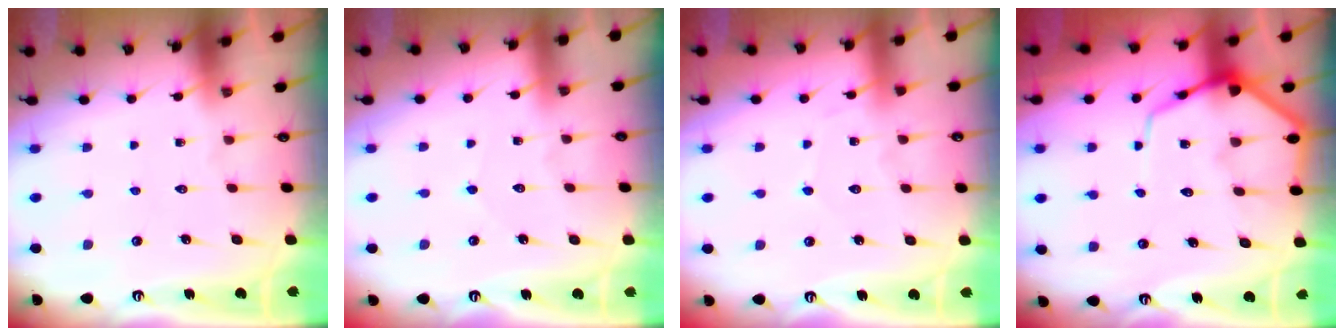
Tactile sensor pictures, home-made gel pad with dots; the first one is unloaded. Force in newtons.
{"total": 3.7, "press": 3.7, "slide": 0.3}
{"total": 4.6, "press": 4.6, "slide": 0.6}
{"total": 8.9, "press": 8.9, "slide": 1.0}